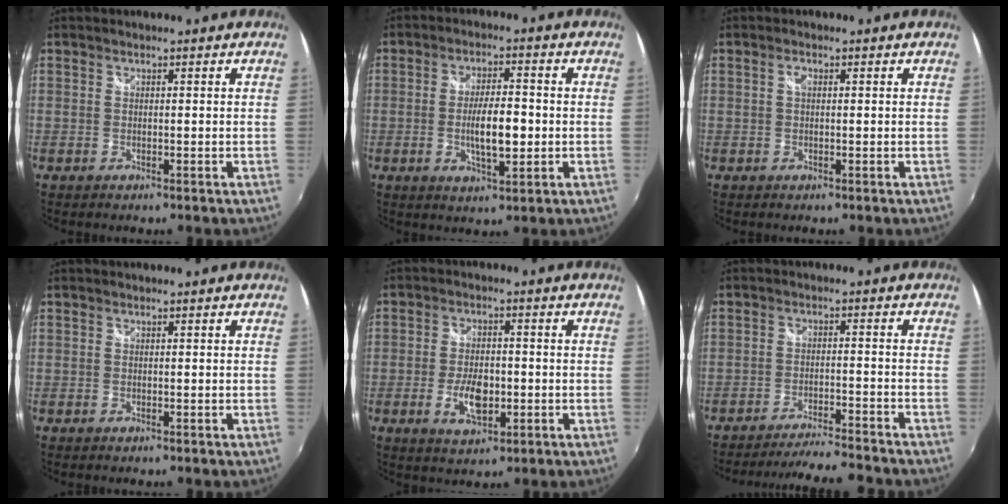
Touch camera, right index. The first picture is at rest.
{"total": 7.9, "force": [-1.2, 2.5, 7.4], "torque": [-0.136, -0.003, -0.017]}
{"total": 1.1, "force": [0.2, 0.5, 0.9], "torque": [-0.017, 0.003, 0.001]}
{"total": 0.0}
{"total": 7.1, "force": [-1.8, 3.7, 5.7], "torque": [-0.114, -0.006, -0.029]}
{"total": 11.4, "force": [-10.7, 0.0, 3.9], "torque": [-0.084, 0.002, -0.160]}